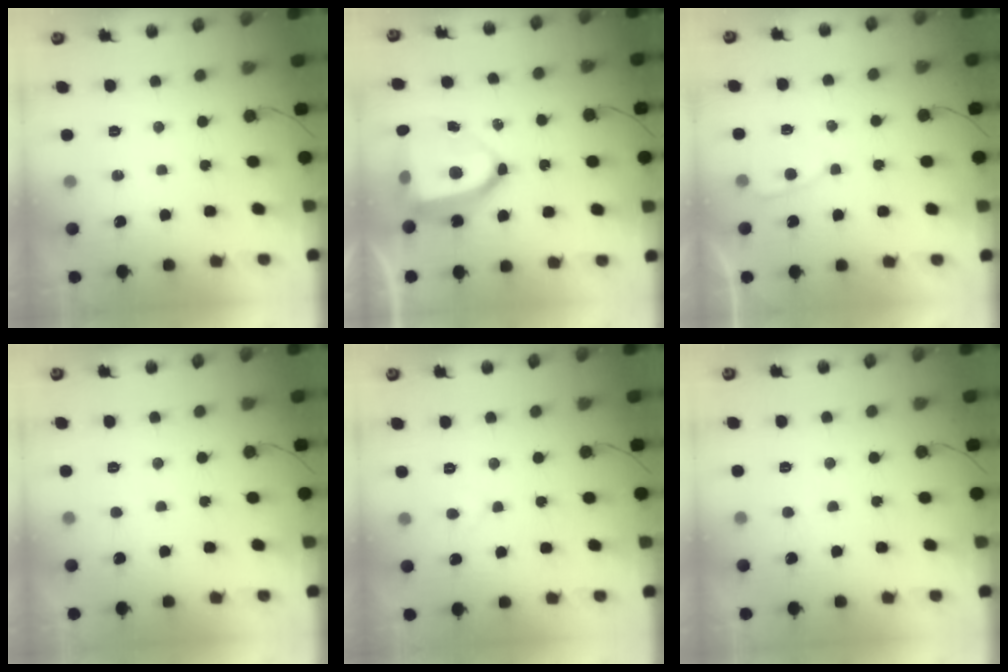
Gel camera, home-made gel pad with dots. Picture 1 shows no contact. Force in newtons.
{"total": 14.9, "press": 14.8, "slide": 1.9}
{"total": 2.7, "press": 2.7, "slide": 0.3}
{"total": 1.3, "press": 1.3, "slide": 0.1}
{"total": 2.9, "press": 2.9, "slide": 0.2}
{"total": 1.7, "press": 1.7, "slide": 0.2}